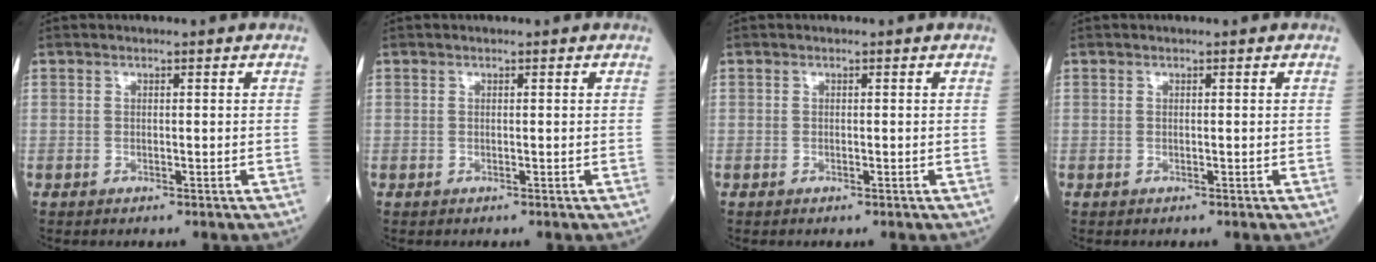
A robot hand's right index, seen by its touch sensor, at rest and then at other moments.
{"total": 0.0}
{"total": 0.0}
{"total": 0.0}